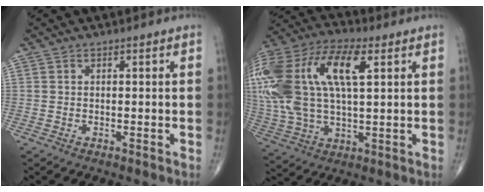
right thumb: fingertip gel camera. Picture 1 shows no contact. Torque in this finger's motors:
{"motor_torque": [0.75, 1.08, 2.30, 0.47, 0.81]}